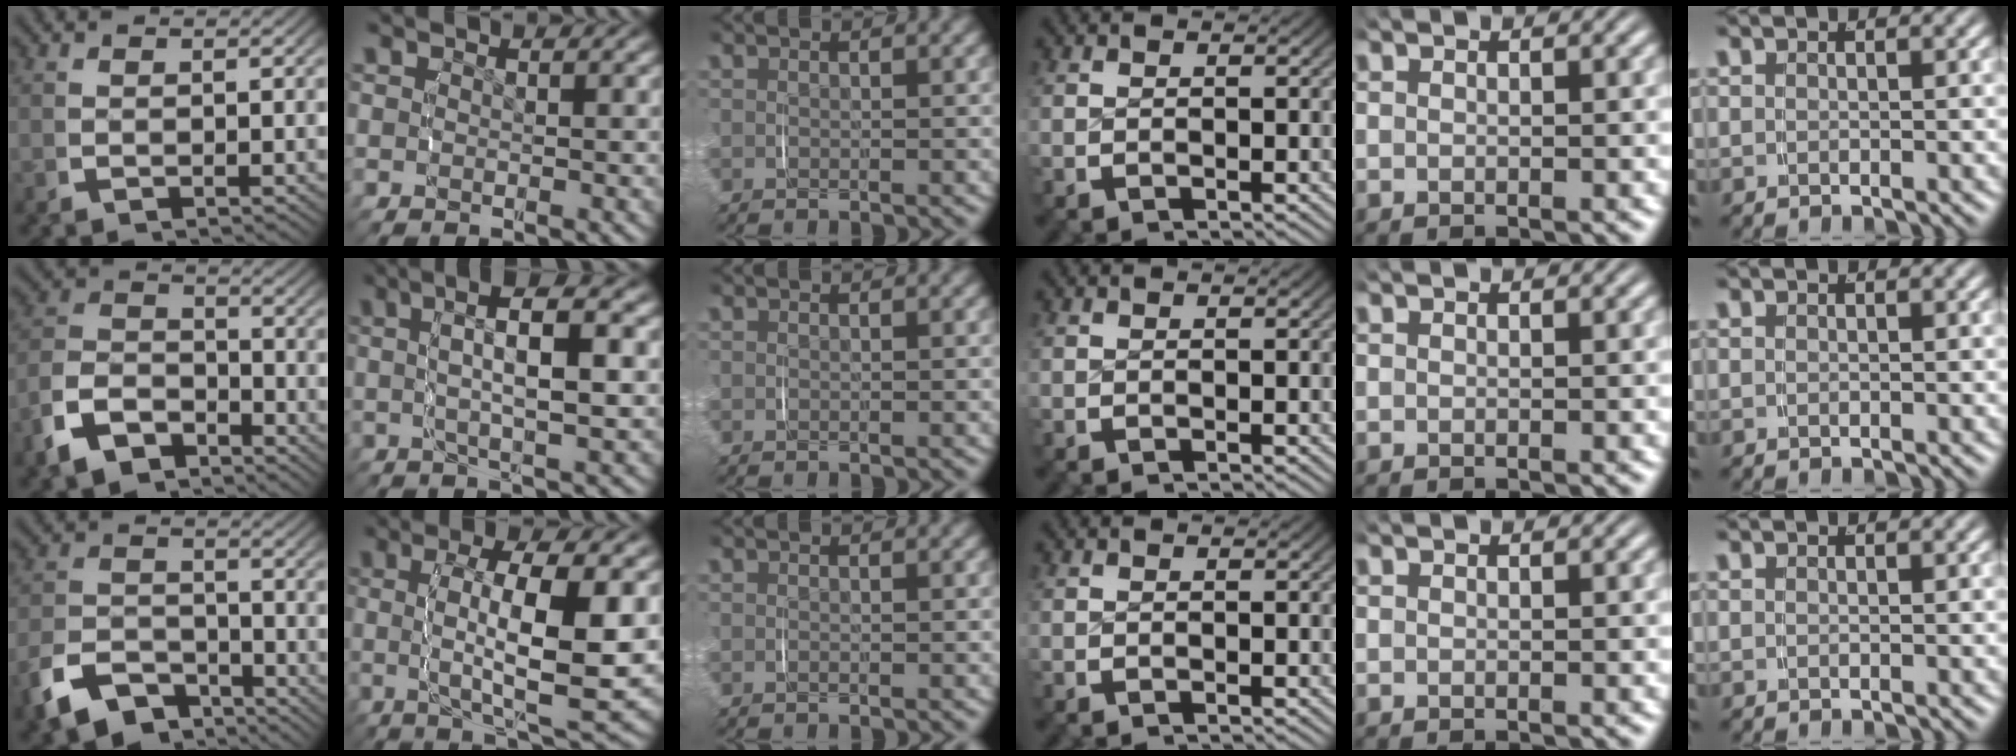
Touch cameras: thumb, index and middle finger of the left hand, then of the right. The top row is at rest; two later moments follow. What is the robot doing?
{"motion": "lift_and_place", "object": "pen bag"}